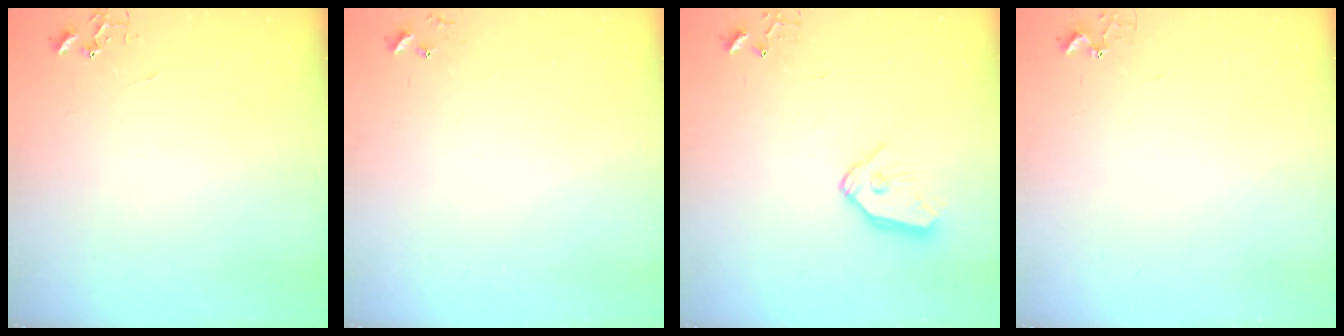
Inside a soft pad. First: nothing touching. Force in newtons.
{"total": 4.7, "press": 4.7, "slide": 0.4}
{"total": 9.9, "press": 9.8, "slide": 1.2}
{"total": 2.9, "press": 2.9, "slide": 0.3}